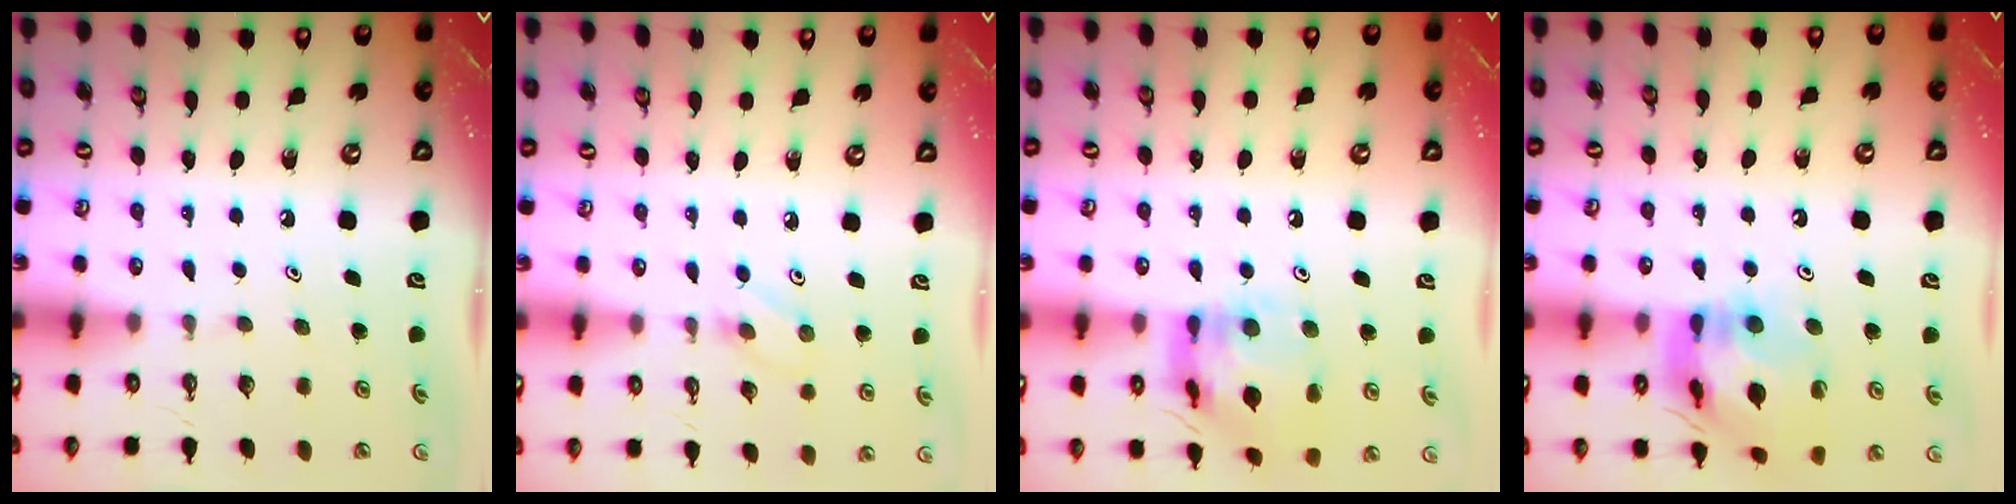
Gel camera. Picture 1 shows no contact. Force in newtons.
{"total": 4.3, "press": 4.3, "slide": 0.6}
{"total": 14.5, "press": 14.4, "slide": 1.5}
{"total": 15.3, "press": 15.2, "slide": 1.5}